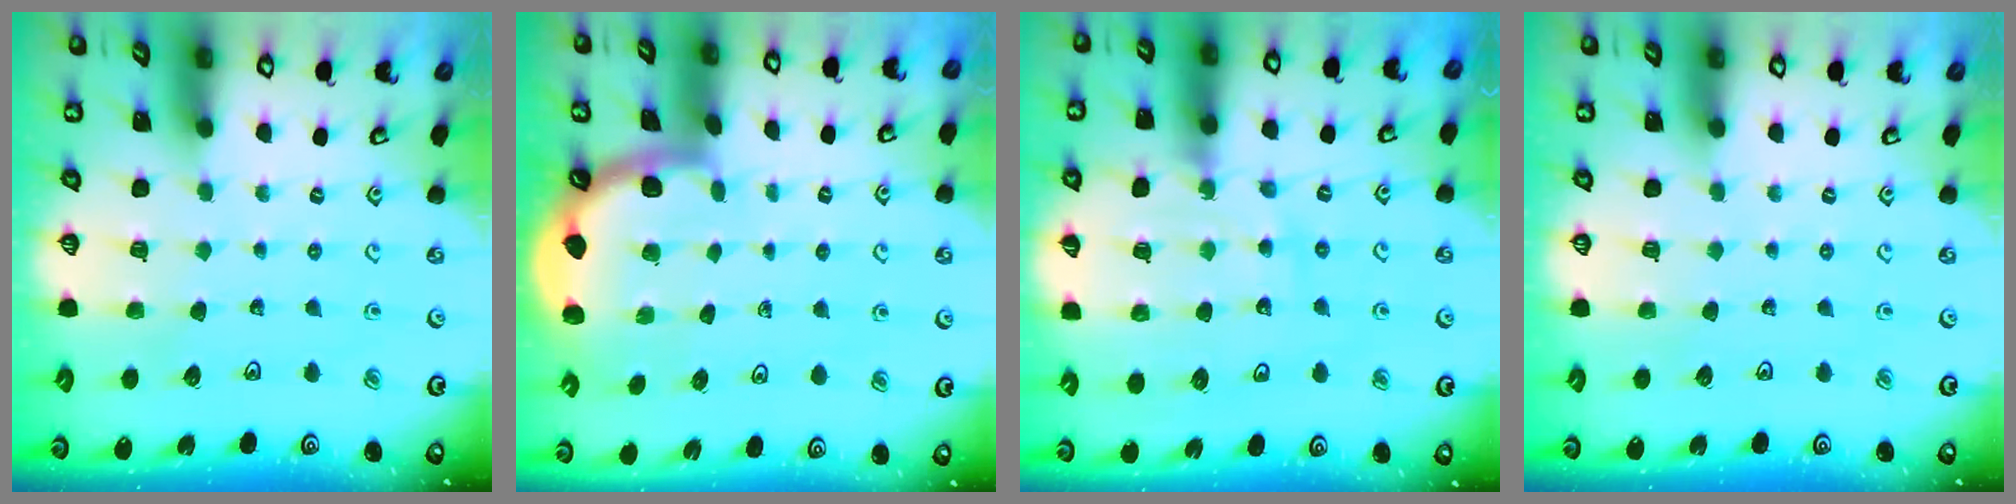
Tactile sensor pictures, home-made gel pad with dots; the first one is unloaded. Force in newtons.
{"total": 1.7, "press": 1.7, "slide": 0.0}
{"total": 12.7, "press": 12.5, "slide": 2.4}
{"total": 0.0}